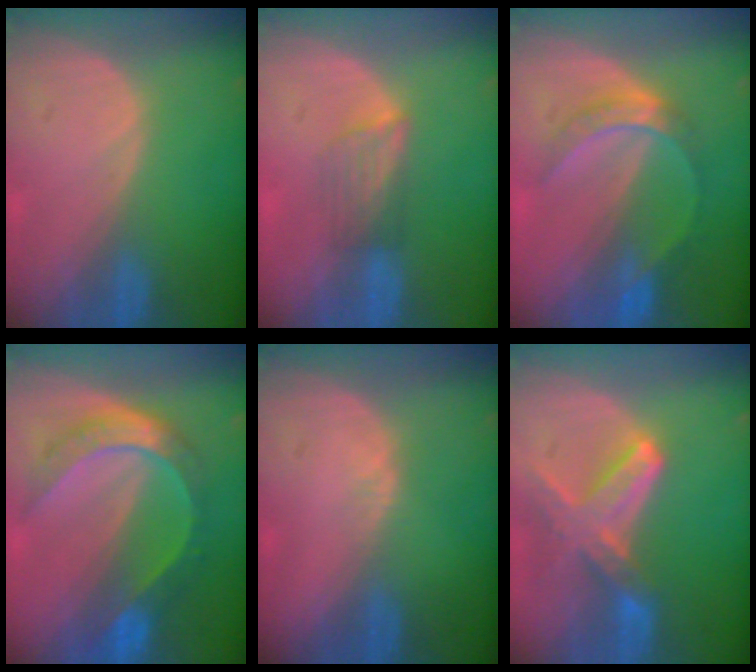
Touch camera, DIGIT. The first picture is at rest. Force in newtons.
{"total": 3.5, "press": 3.2, "slide": 1.4}
{"total": 5.2, "press": 5.2, "slide": 0.5}
{"total": 8.4, "press": 8.3, "slide": 0.9}
{"total": 1.0, "press": 0.7, "slide": 0.6}
{"total": 7.9, "press": 7.0, "slide": 3.6}